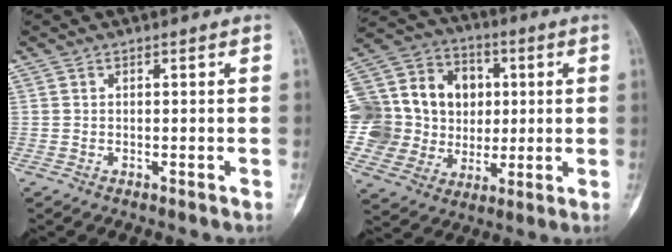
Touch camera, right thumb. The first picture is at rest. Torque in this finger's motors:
{"motor_torque": [1.83, 1.90, 0.91, -0.73, 0.07]}